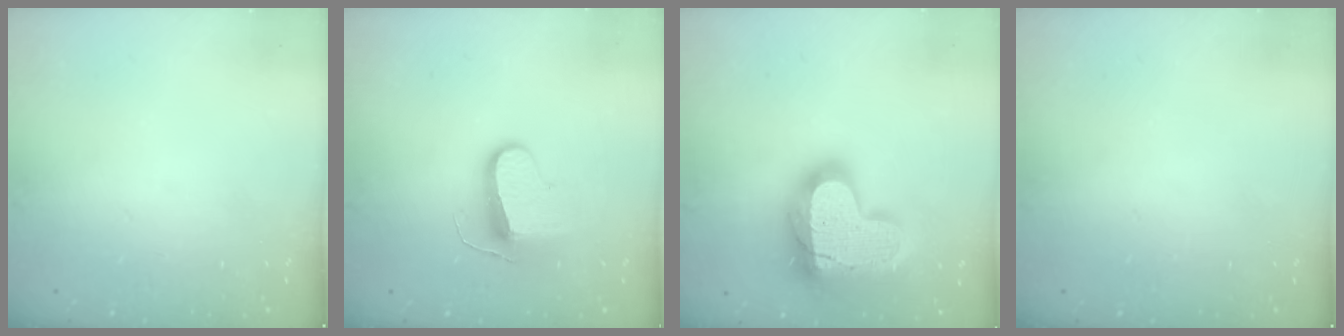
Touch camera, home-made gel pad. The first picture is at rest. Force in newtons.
{"total": 9.6, "press": 9.6, "slide": 0.2}
{"total": 26.7, "press": 26.6, "slide": 1.8}
{"total": 0.0}